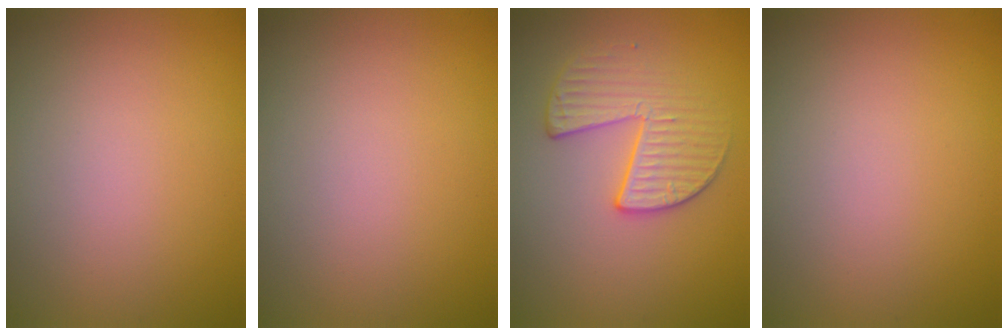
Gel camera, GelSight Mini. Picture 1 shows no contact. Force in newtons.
{"total": 0.0}
{"total": 3.3, "press": 3.1, "slide": 1.1}
{"total": 0.0}